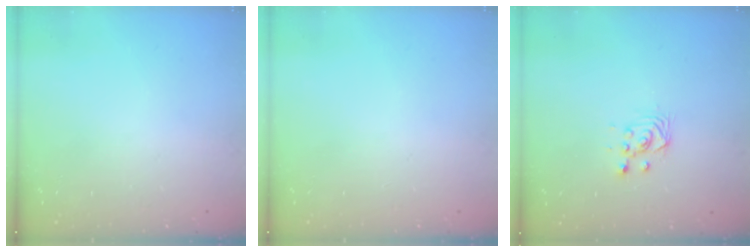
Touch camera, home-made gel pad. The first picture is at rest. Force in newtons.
{"total": 0.0}
{"total": 3.3, "press": 3.1, "slide": 1.1}